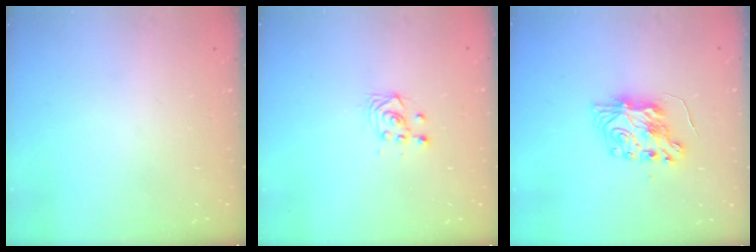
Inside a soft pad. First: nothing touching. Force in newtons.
{"total": 2.9, "press": 2.9, "slide": 0.6}
{"total": 9.1, "press": 9.0, "slide": 0.8}